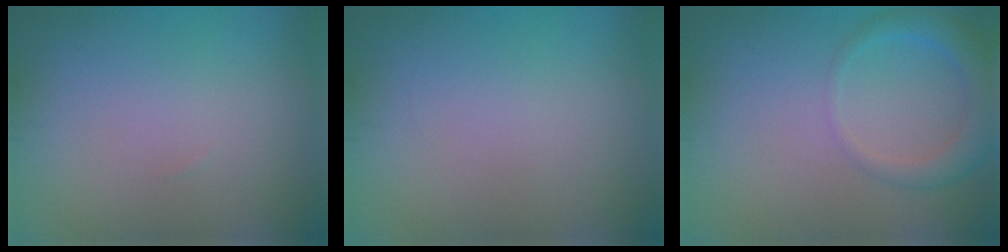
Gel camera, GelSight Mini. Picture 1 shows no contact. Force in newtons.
{"total": 0.0}
{"total": 3.4, "press": 3.4, "slide": 0.2}